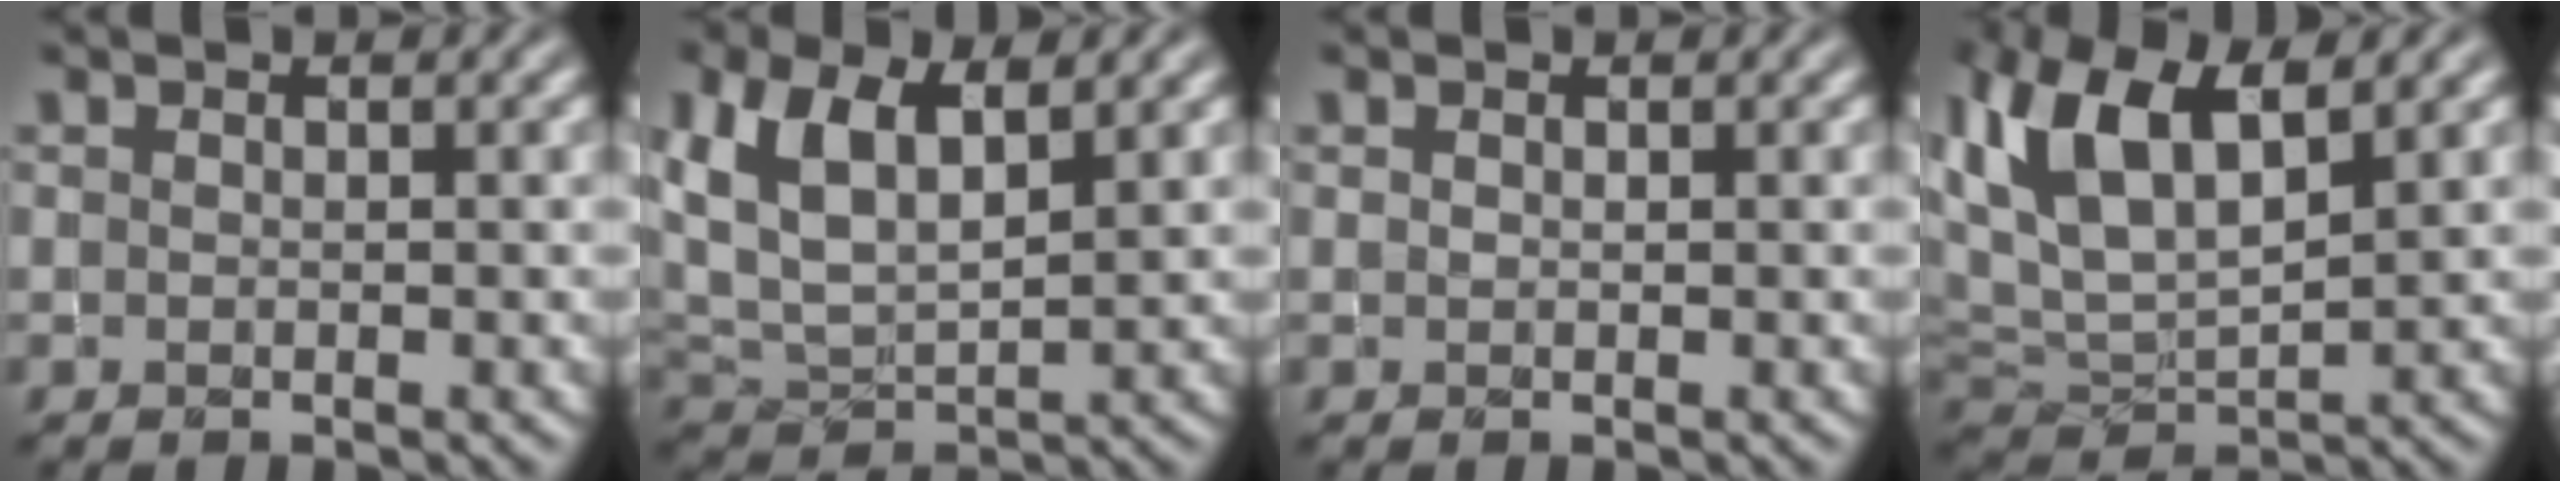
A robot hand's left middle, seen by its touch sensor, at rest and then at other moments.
{"total": 7.0, "force": [2.9, 3.5, 5.3], "torque": [-0.129, 0.007, 0.053]}
{"total": 0.0}
{"total": 8.2, "force": [3.4, 3.9, 6.3], "torque": [-0.143, 0.012, 0.058]}